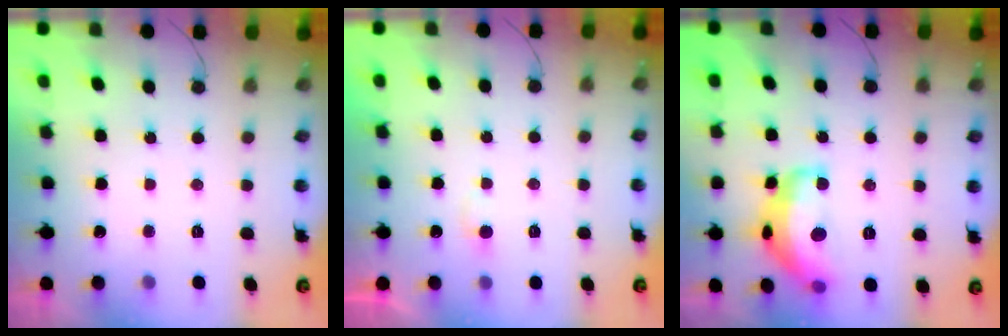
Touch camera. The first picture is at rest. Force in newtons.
{"total": 2.8, "press": 2.8, "slide": 0.3}
{"total": 16.1, "press": 16.1, "slide": 0.9}